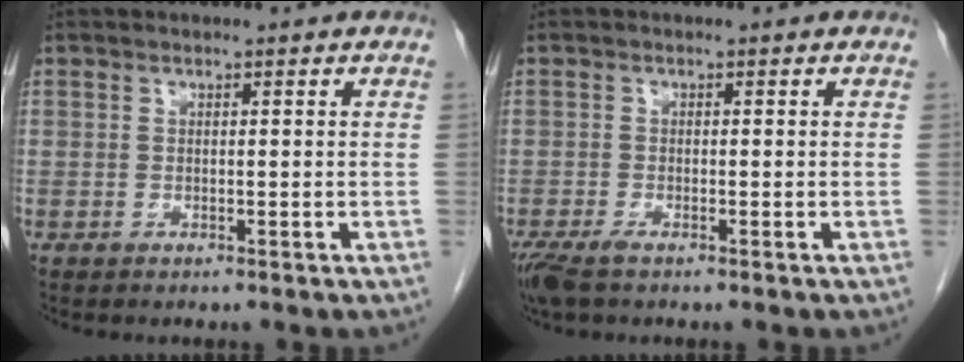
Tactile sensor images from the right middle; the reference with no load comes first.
{"total": 3.2, "force": [-2.3, 0.8, 2.0], "torque": [-0.043, -0.010, -0.042]}